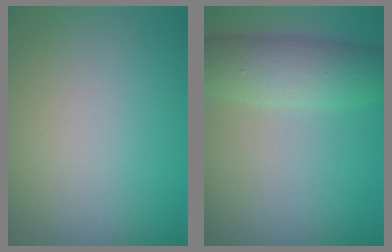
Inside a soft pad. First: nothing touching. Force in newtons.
{"total": 5.2, "press": 5.2, "slide": 0.1}